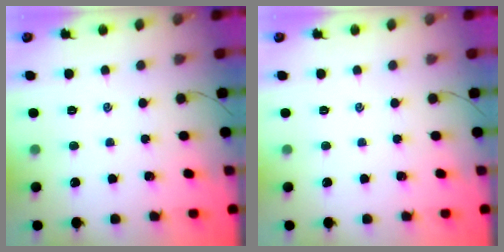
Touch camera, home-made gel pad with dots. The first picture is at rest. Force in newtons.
{"total": 0.0}